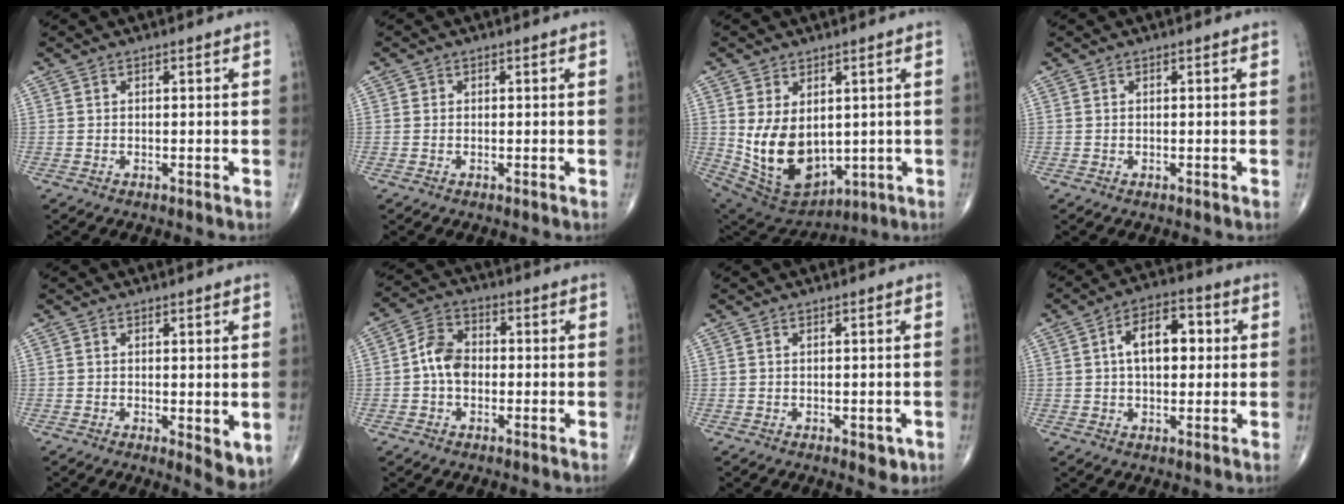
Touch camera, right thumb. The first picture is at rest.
{"total": 0.6, "force": [0.0, 0.6, 0.1], "torque": [0.002, 0.002, 0.000]}
{"total": 14.3, "force": [0.5, 9.5, 10.7], "torque": [-0.171, -0.015, 0.046]}
{"total": 0.0}
{"total": 4.8, "force": [-0.1, 1.8, 4.5], "torque": [-0.058, -0.015, 0.001]}
{"total": 6.8, "force": [-0.7, 5.0, 4.6], "torque": [-0.073, 0.023, -0.025]}
{"total": 2.2, "force": [-0.4, 1.3, 1.8], "torque": [-0.012, -0.003, -0.002]}
{"total": 10.2, "force": [1.6, 5.9, 8.2], "torque": [-0.109, 0.019, 0.021]}